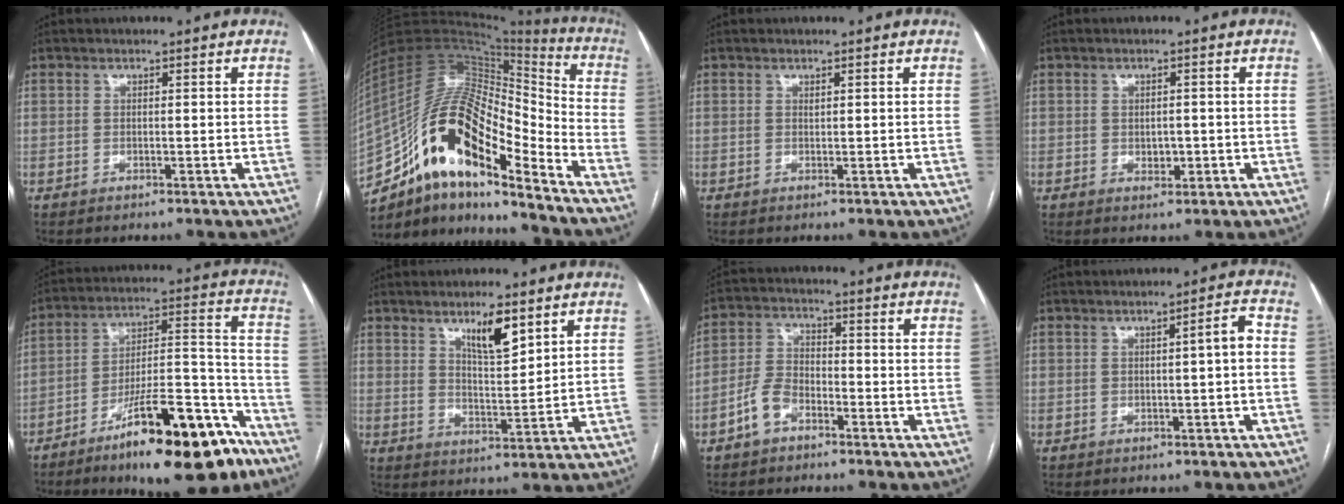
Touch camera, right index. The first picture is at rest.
{"total": 20.5, "force": [-12.1, 6.0, 15.4], "torque": [-0.302, 0.029, -0.208]}
{"total": 0.0}
{"total": 2.0, "force": [-0.4, 1.4, 1.4], "torque": [-0.022, 0.002, 0.001]}
{"total": 21.1, "force": [-14.1, 4.5, 15.1], "torque": [-0.194, 0.027, -0.219]}
{"total": 6.6, "force": [4.1, 1.5, 4.9], "torque": [-0.086, -0.007, 0.072]}
{"total": 5.7, "force": [-3.3, 3.3, 3.2], "torque": [-0.076, 0.013, -0.066]}
{"total": 2.5, "force": [-0.1, 0.1, 2.5], "torque": [-0.032, 0.006, -0.001]}